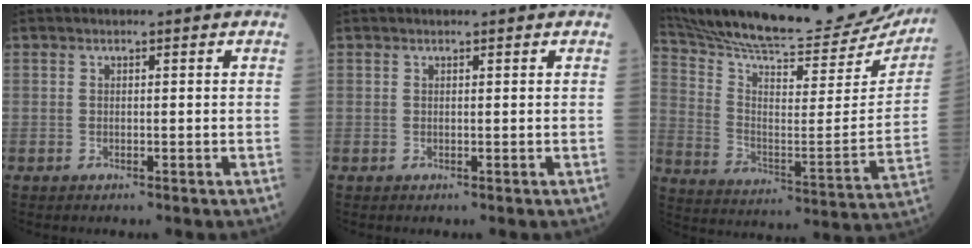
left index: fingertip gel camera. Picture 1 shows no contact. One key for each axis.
{"total": 0.7, "fx": 0.7, "fy": 0.1, "fz": 0.1, "tx": -0.010, "ty": 0.002, "tz": 0.008}
{"total": 28.9, "fx": 26.7, "fy": 3.7, "fz": 10.4, "tx": -0.182, "ty": -0.091, "tz": 0.364}